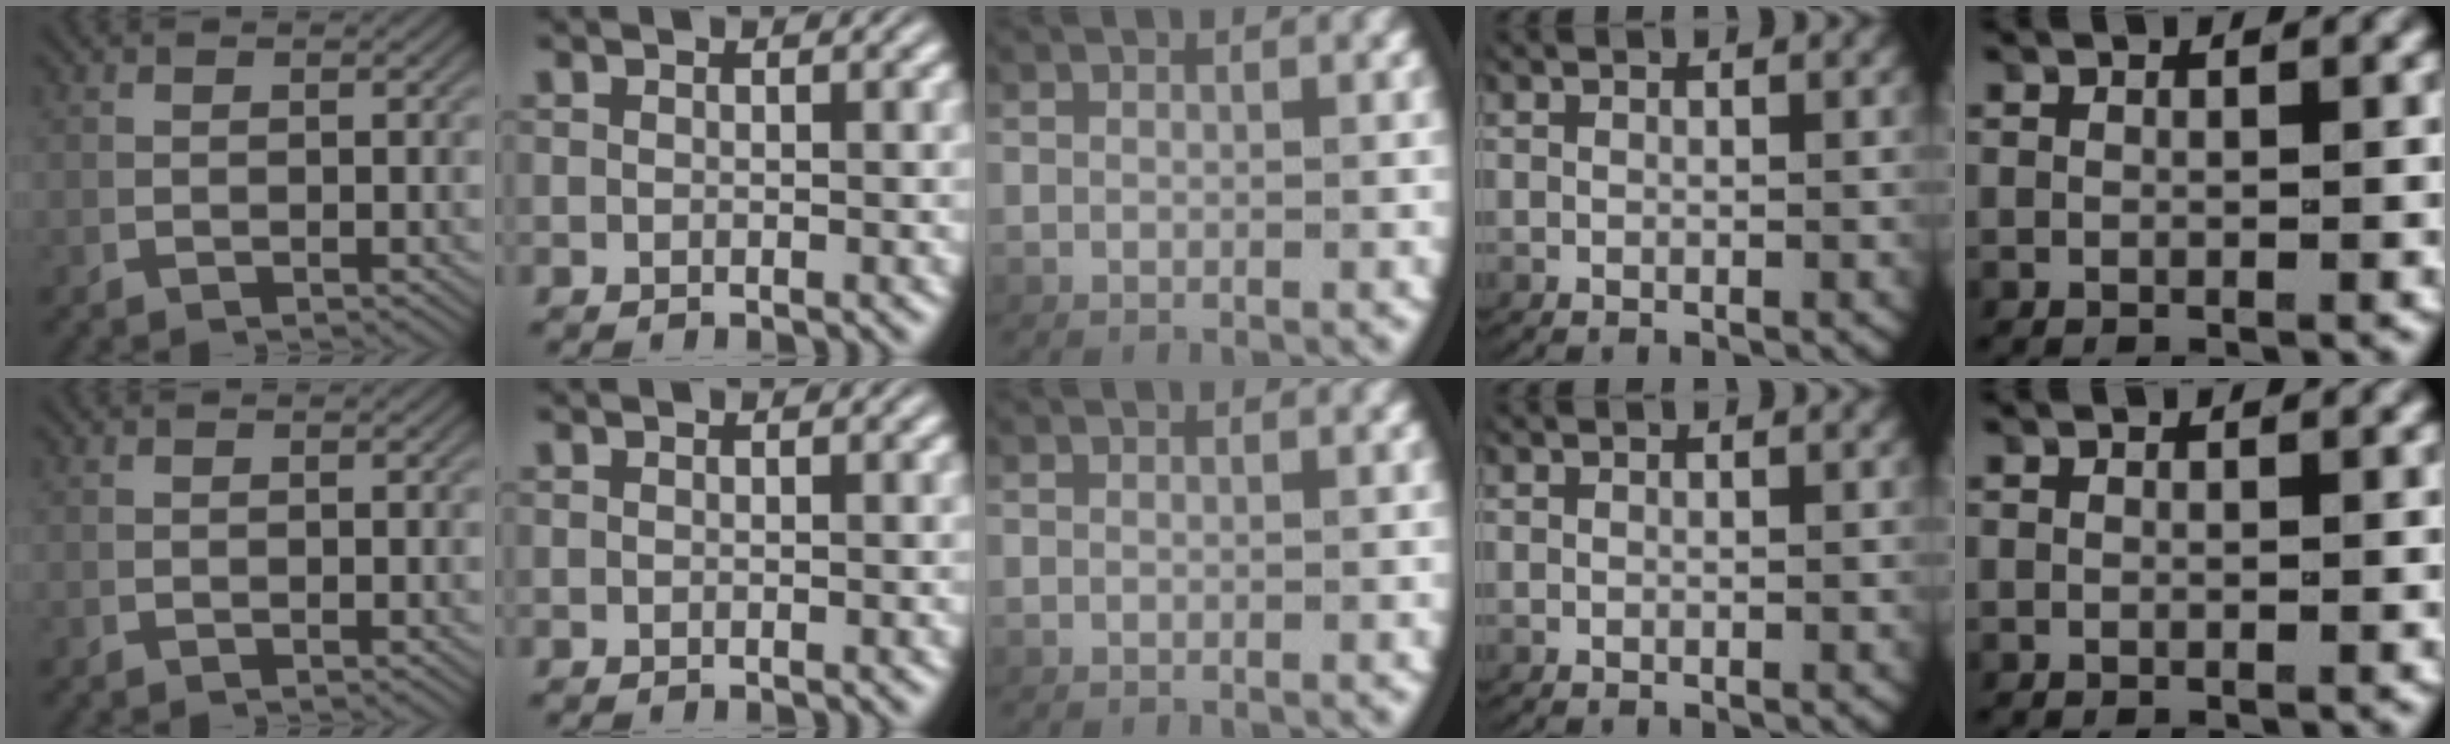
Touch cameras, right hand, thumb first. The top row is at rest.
{}